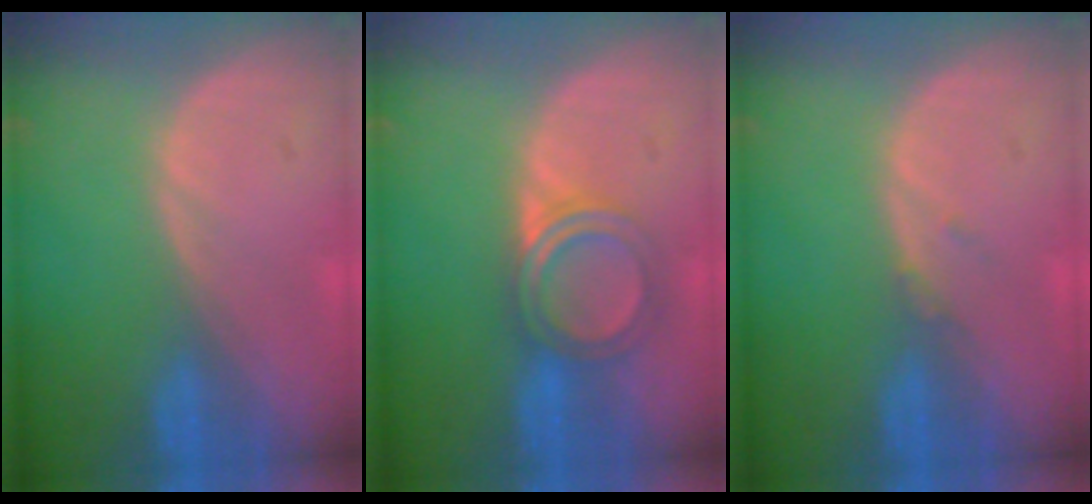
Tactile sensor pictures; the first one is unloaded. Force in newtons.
{"total": 5.0, "press": 4.8, "slide": 1.4}
{"total": 0.8, "press": 0.8, "slide": 0.1}